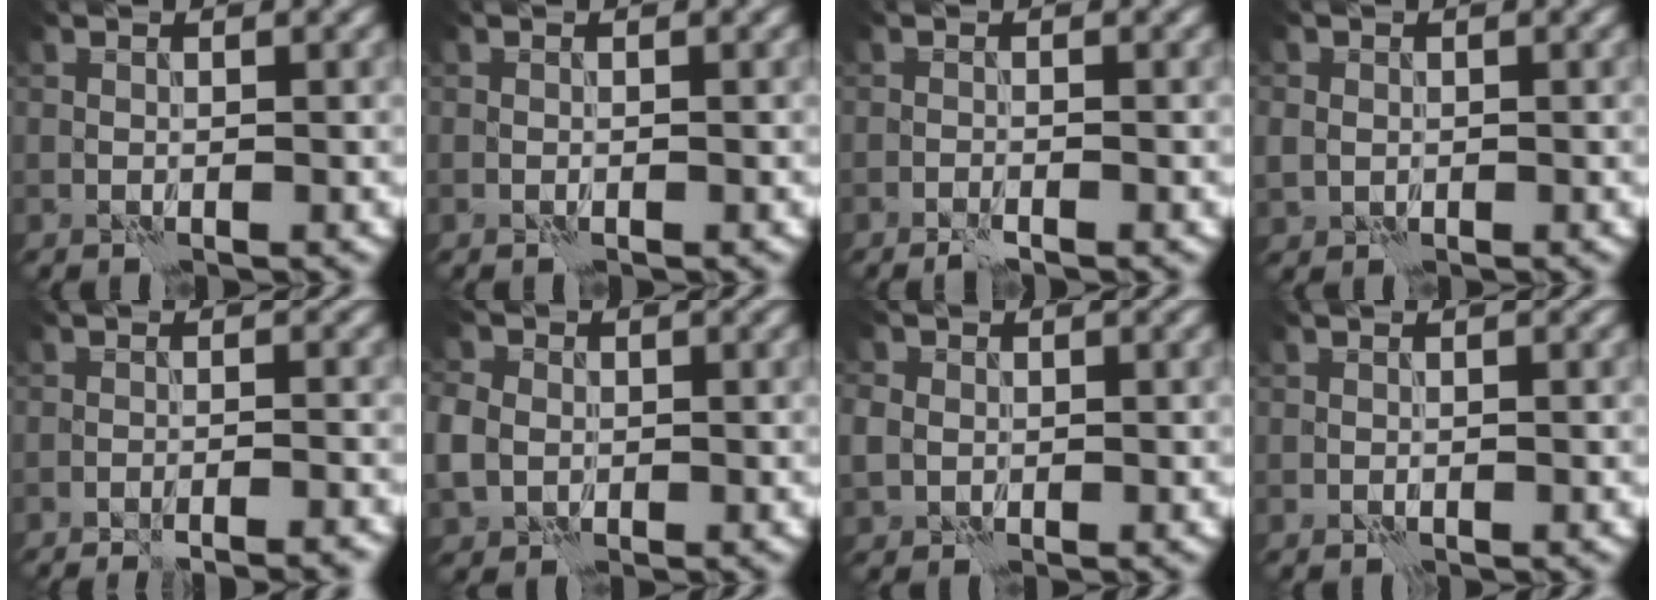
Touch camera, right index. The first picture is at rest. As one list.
[{"total": 0.0}, {"total": 1.2, "force": [-1.0, -0.2, 0.6], "torque": [-0.018, 0.004, -0.023]}, {"total": 1.7, "force": [0.0, 1.6, 0.6], "torque": [-0.009, -0.001, -0.001]}, {"total": 5.3, "force": [-4.8, 0.9, 2.0], "torque": [-0.017, 0.016, -0.061]}, {"total": 4.5, "force": [-0.3, 3.9, 2.2], "torque": [-0.058, 0.008, -0.018]}, {"total": 2.6, "force": [0.1, 2.4, 1.1], "torque": [-0.026, 0.008, -0.002]}, {"total": 0.0}]